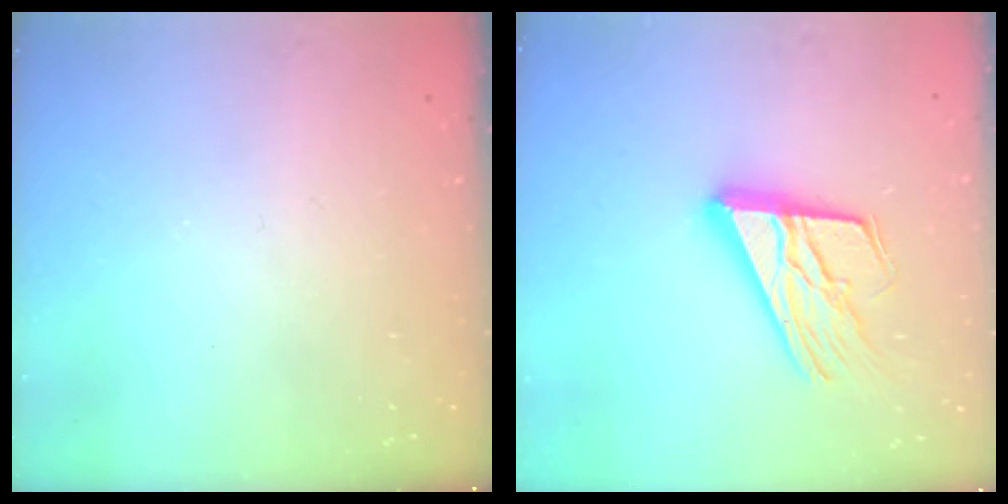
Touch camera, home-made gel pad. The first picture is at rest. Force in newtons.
{"total": 18.0, "press": 17.9, "slide": 1.8}